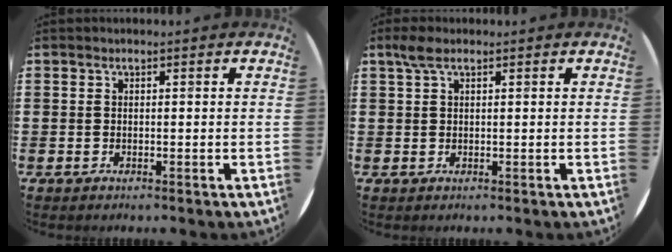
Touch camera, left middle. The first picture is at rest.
{"total": 1.9, "force": [1.2, 0.7, 1.3], "torque": [-0.027, 0.007, 0.020]}